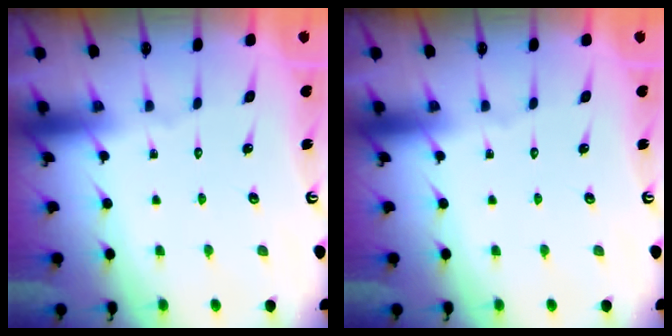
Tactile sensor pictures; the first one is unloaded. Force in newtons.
{"total": 0.0}